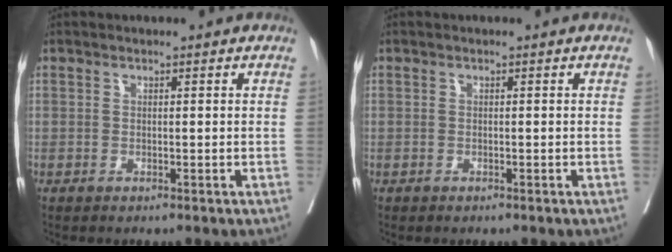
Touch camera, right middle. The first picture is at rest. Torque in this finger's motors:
{"motor_torque": [-0.07, -0.04, 0.01, -0.01]}